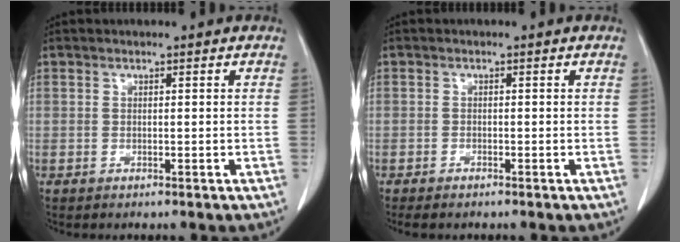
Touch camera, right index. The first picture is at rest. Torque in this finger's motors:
{"motor_torque": [0.16, -0.20, 0.03, 0.01]}